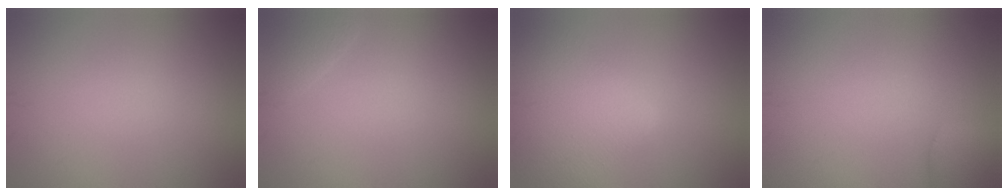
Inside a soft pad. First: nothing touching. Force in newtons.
{"total": 1.1, "press": 1.1, "slide": 0.0}
{"total": 6.6, "press": 6.6, "slide": 0.4}
{"total": 2.7, "press": 2.7, "slide": 0.1}